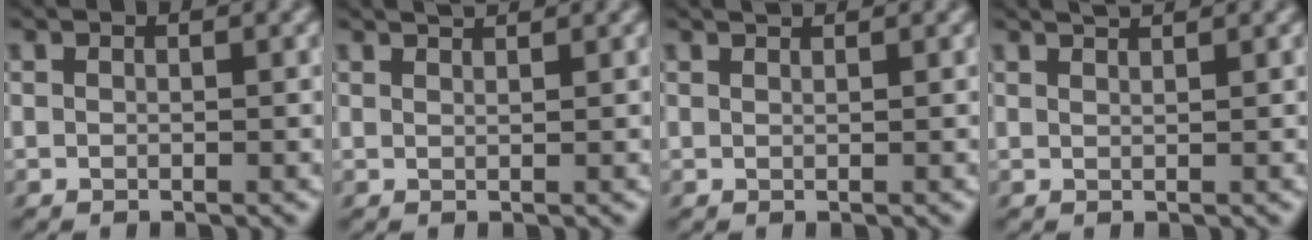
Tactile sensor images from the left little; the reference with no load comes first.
{"total": 1.6, "force": [1.5, 0.2, 0.6], "torque": [0.002, 0.012, 0.012]}
{"total": 1.0, "force": [1.0, 0.0, 0.2], "torque": [0.003, 0.008, 0.012]}
{"total": 1.9, "force": [1.7, 0.3, 0.8], "torque": [0.000, 0.014, 0.015]}